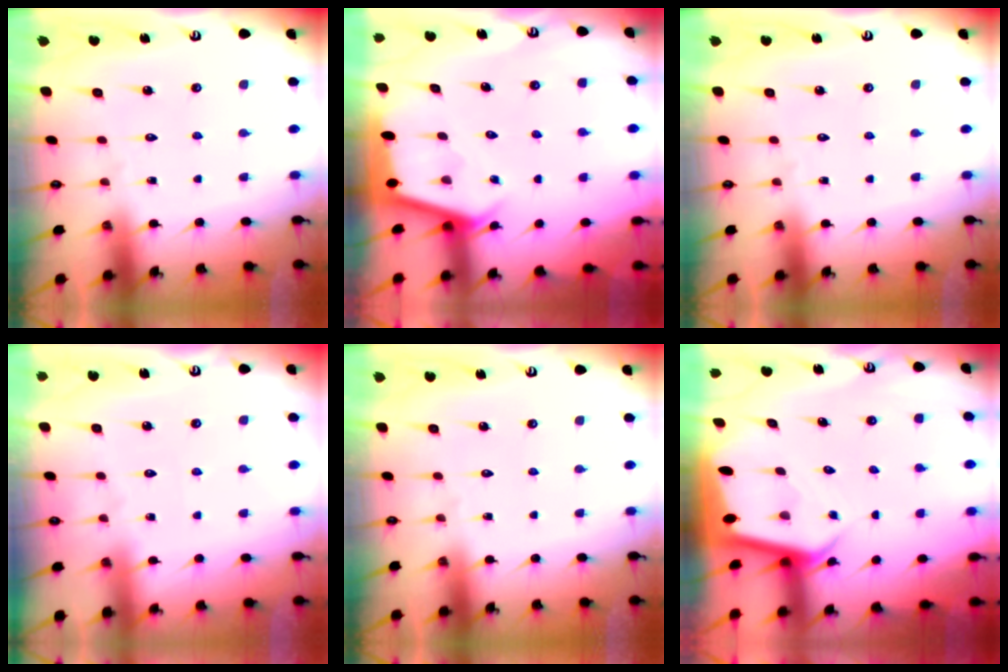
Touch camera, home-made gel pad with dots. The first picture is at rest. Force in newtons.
{"total": 2.9, "press": 2.9, "slide": 0.3}
{"total": 0.0}
{"total": 2.5, "press": 2.4, "slide": 0.4}
{"total": 0.0}
{"total": 3.2, "press": 3.2, "slide": 0.3}